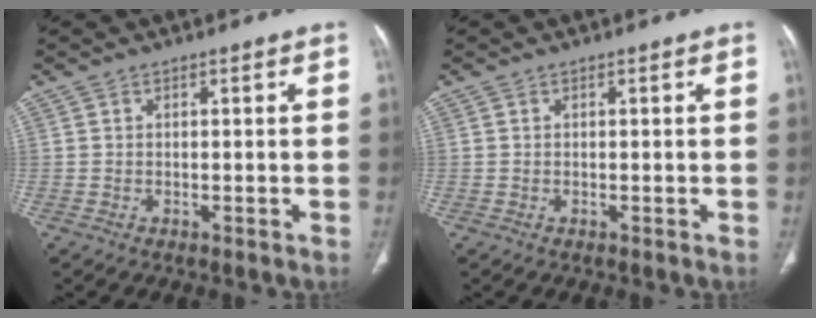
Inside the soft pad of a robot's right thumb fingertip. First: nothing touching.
{"total": 0.0}